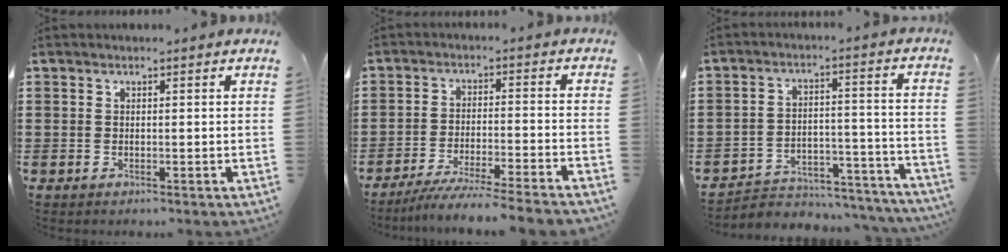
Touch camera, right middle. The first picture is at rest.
{"total": 5.8, "force": [-5.3, -0.5, 2.3], "torque": [-0.048, -0.017, -0.104]}
{"total": 3.9, "force": [-3.7, 1.1, 0.6], "torque": [-0.018, 0.008, -0.081]}